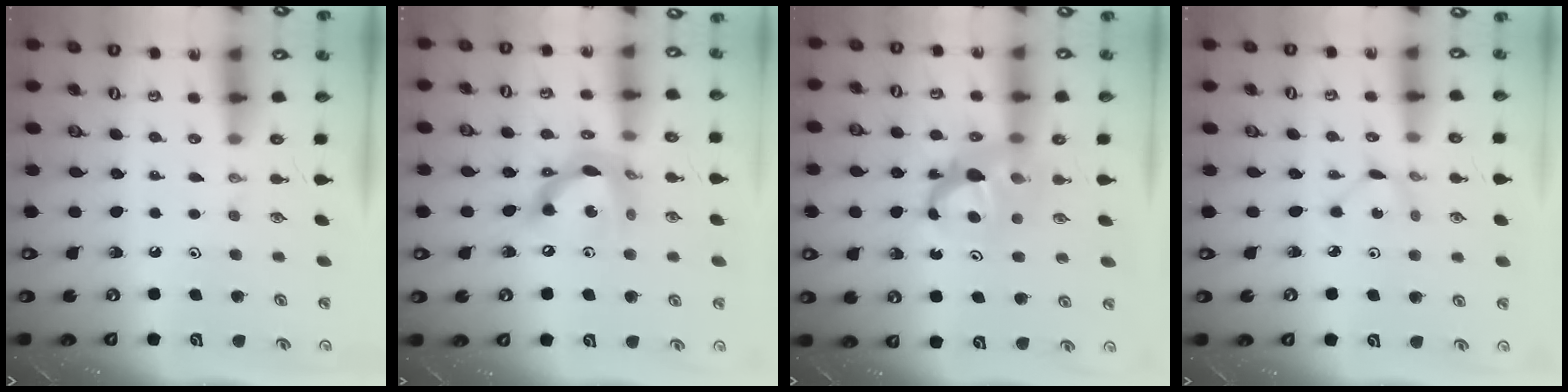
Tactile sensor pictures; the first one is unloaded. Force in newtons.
{"total": 14.9, "press": 14.8, "slide": 1.2}
{"total": 7.1, "press": 7.1, "slide": 0.5}
{"total": 1.3, "press": 1.3, "slide": 0.1}